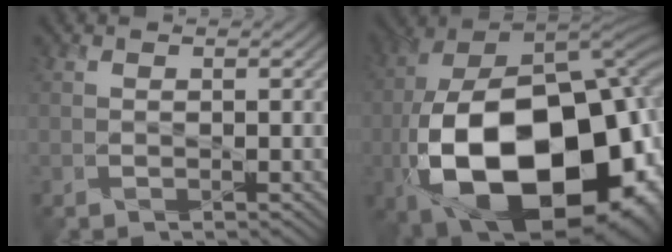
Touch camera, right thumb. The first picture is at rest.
{"total": 23.0, "force": [-7.2, 13.0, 17.5], "torque": [-0.364, -0.030, -0.102]}